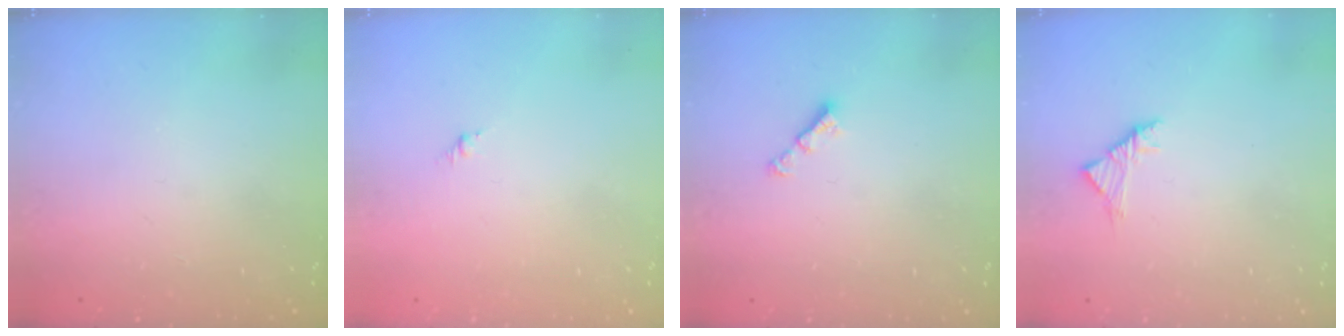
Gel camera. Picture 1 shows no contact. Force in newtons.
{"total": 1.3, "press": 1.2, "slide": 0.5}
{"total": 3.0, "press": 2.9, "slide": 0.5}
{"total": 2.8, "press": 2.6, "slide": 0.8}